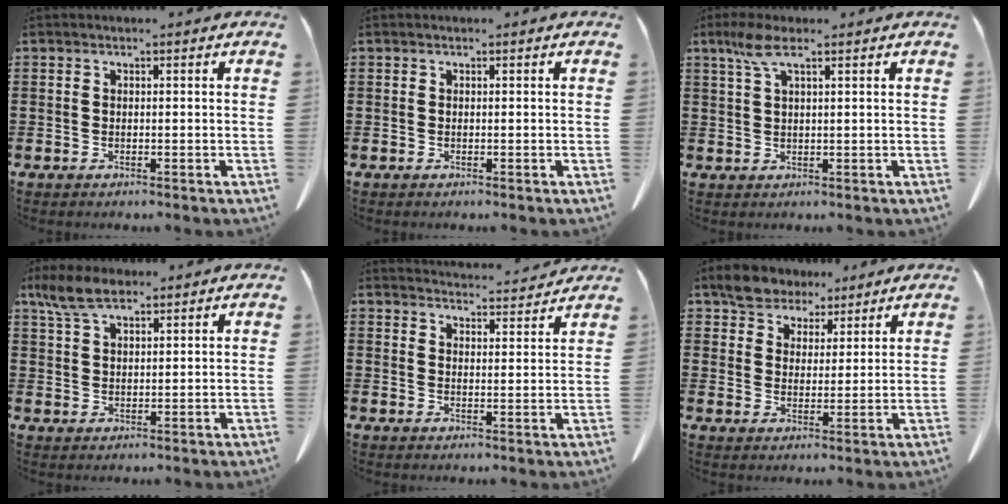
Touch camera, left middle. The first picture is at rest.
{"total": 0.0}
{"total": 4.4, "force": [2.3, 1.2, 3.6], "torque": [-0.077, 0.006, 0.039]}
{"total": 6.0, "force": [4.3, 2.2, 3.6], "torque": [-0.081, 0.003, 0.080]}
{"total": 4.3, "force": [4.2, -0.1, 0.4], "torque": [-0.013, -0.026, 0.075]}
{"total": 5.5, "force": [4.7, 2.9, 0.8], "torque": [-0.039, 0.000, 0.088]}